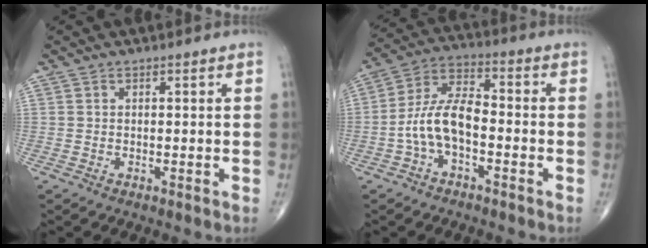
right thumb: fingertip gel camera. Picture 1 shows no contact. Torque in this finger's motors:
{"motor_torque": [1.72, 1.25, 1.11, -0.42, 0.10]}